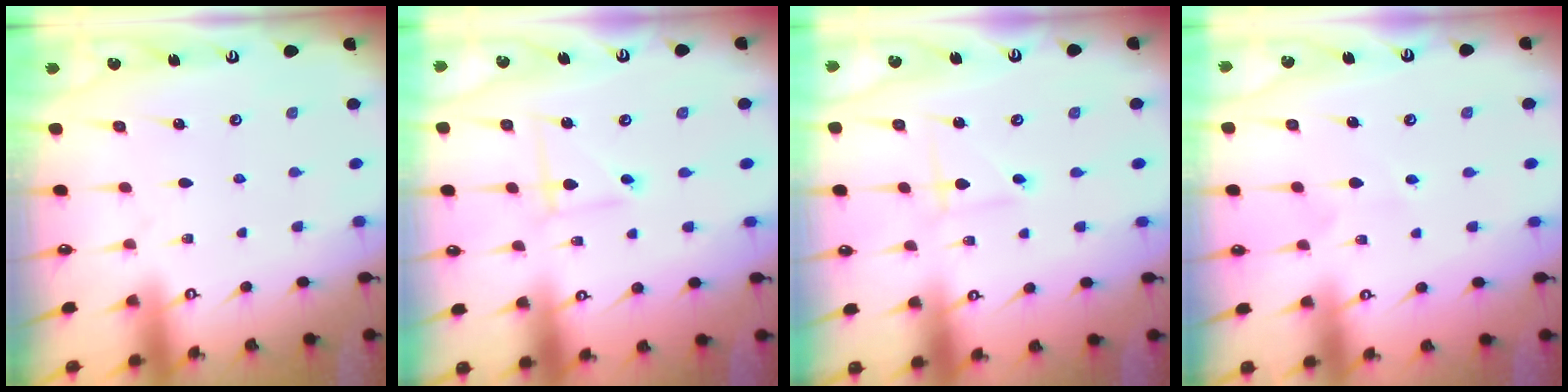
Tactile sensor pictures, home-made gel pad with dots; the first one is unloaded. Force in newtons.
{"total": 2.4, "press": 2.4, "slide": 0.2}
{"total": 1.4, "press": 1.3, "slide": 0.1}
{"total": 4.3, "press": 4.3, "slide": 0.5}